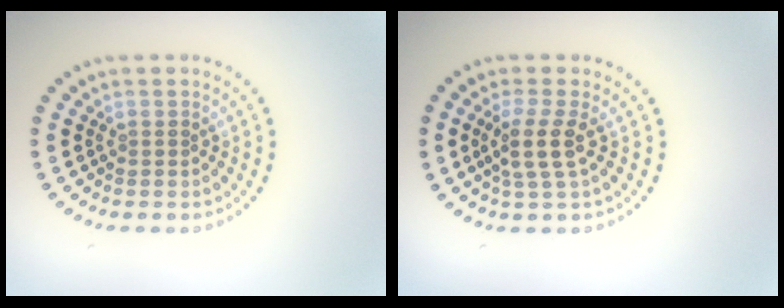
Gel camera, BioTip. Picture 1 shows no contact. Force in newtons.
{"total": 2.7, "press": 2.3, "slide": 1.6}